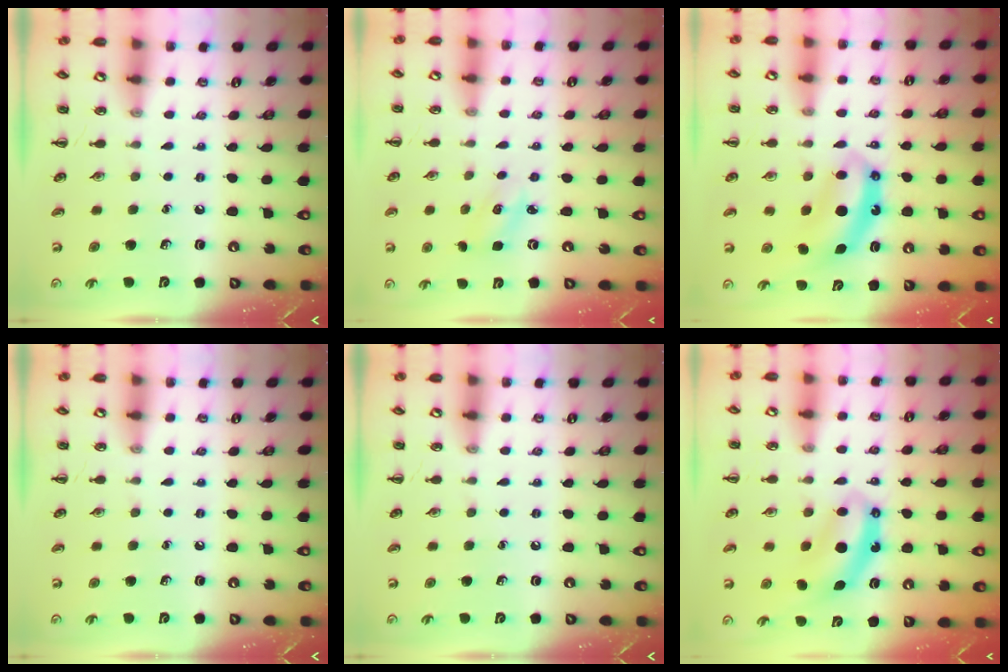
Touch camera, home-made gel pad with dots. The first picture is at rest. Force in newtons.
{"total": 2.8, "press": 2.7, "slide": 0.7}
{"total": 7.2, "press": 7.2, "slide": 0.7}
{"total": 0.0}
{"total": 0.0}
{"total": 7.1, "press": 7.1, "slide": 0.5}